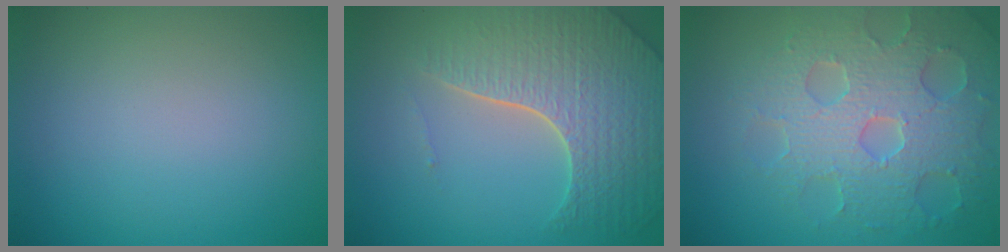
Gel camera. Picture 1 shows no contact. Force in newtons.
{"total": 7.6, "press": 5.6, "slide": 5.1}
{"total": 7.3, "press": 5.7, "slide": 4.5}